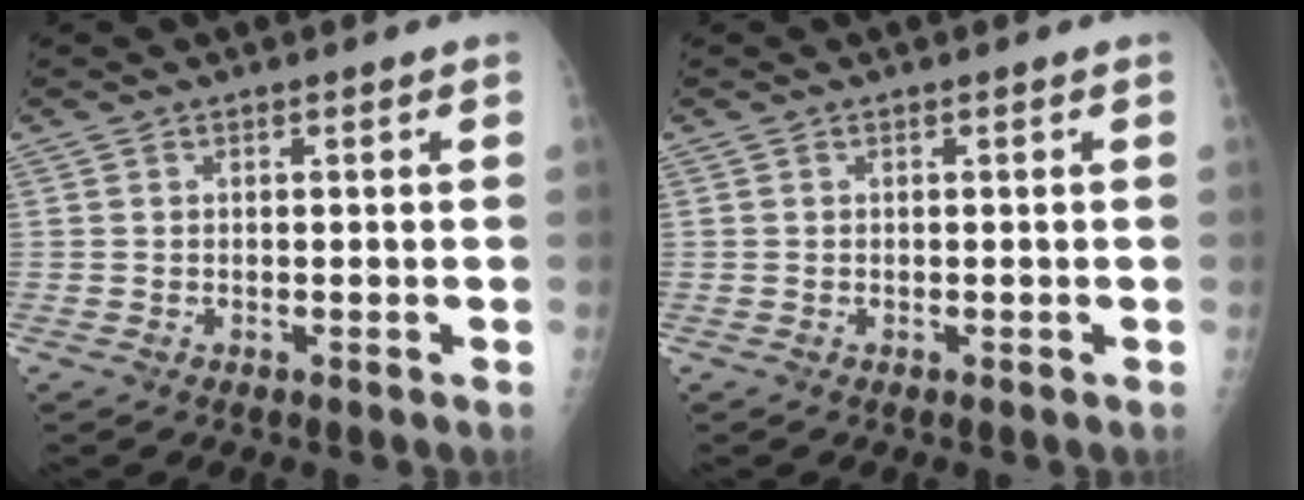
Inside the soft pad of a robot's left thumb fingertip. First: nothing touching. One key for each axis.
{"total": 0.0}